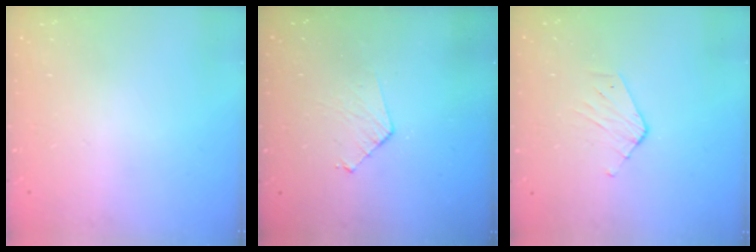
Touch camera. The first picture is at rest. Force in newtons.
{"total": 4.4, "press": 4.3, "slide": 0.4}
{"total": 3.4, "press": 3.4, "slide": 0.3}